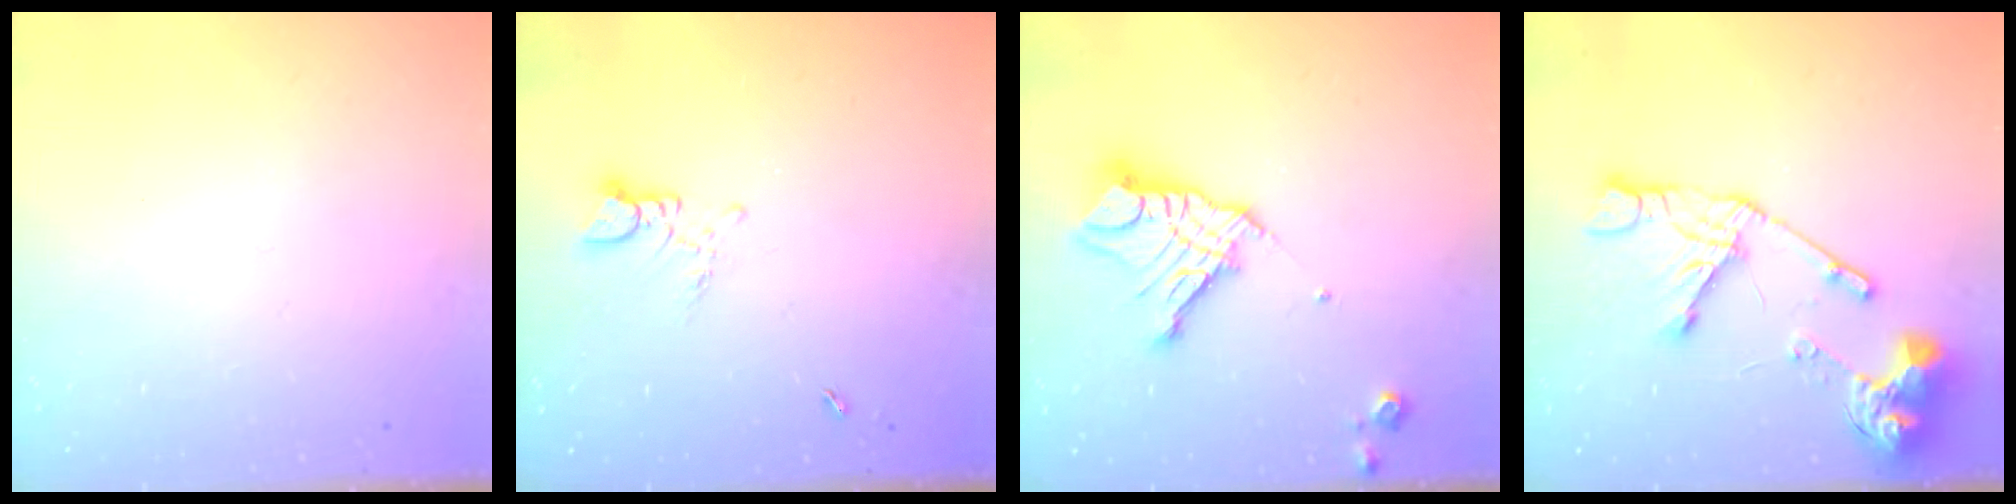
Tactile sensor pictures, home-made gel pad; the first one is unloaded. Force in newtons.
{"total": 2.7, "press": 2.7, "slide": 0.2}
{"total": 13.3, "press": 13.2, "slide": 1.1}
{"total": 16.5, "press": 16.5, "slide": 1.6}